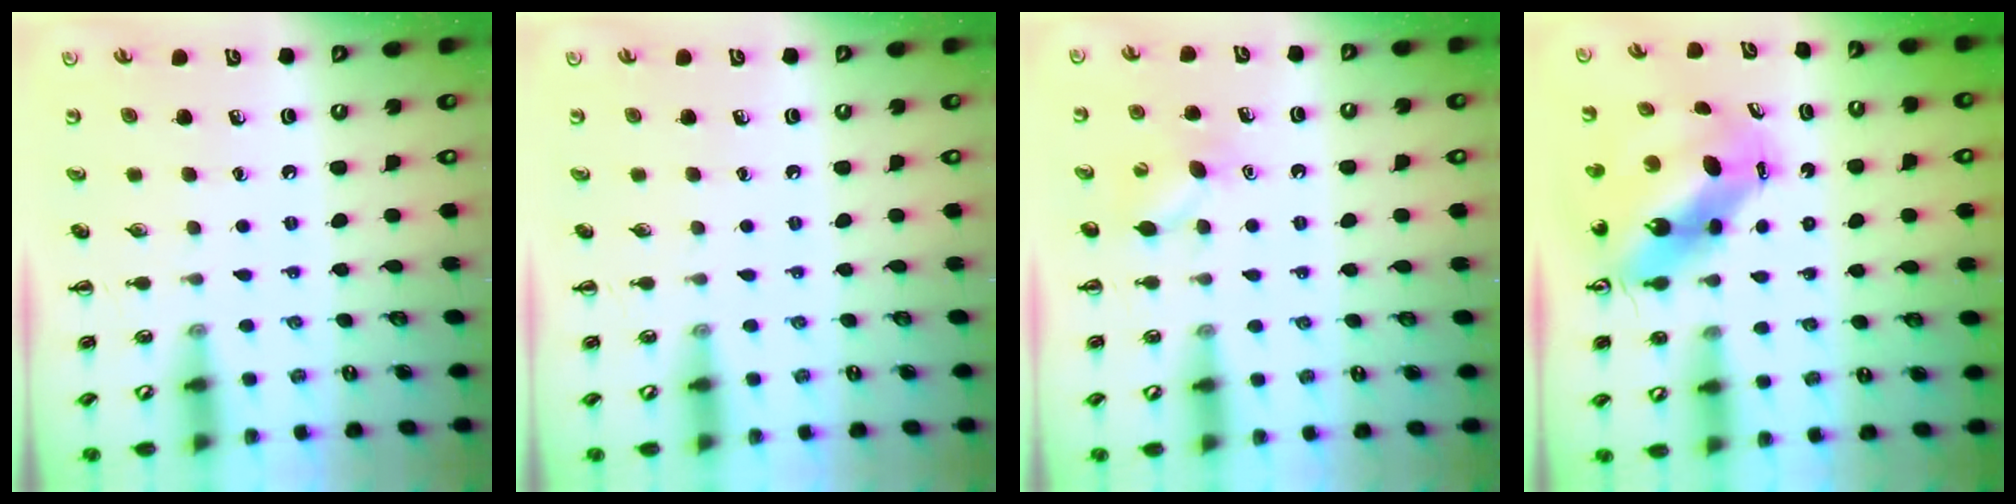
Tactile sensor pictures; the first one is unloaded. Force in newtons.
{"total": 0.0}
{"total": 6.2, "press": 6.1, "slide": 1.4}
{"total": 9.6, "press": 9.2, "slide": 2.8}